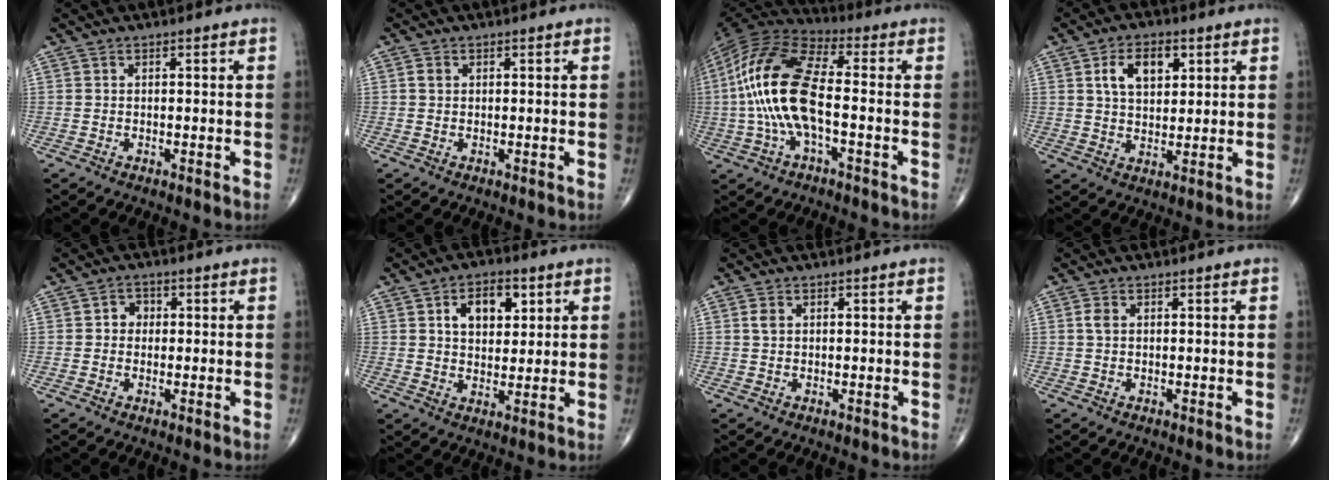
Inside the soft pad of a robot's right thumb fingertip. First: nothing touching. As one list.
[{"total": 1.1, "force": [0.3, 0.9, 0.5], "torque": [-0.008, 0.001, 0.004]}, {"total": 17.7, "force": [-1.5, 7.2, 16.1], "torque": [-0.342, 0.034, -0.033]}, {"total": 8.2, "force": [3.1, 4.9, 5.8], "torque": [-0.078, -0.007, 0.053]}, {"total": 2.6, "force": [0.2, 2.3, 1.2], "torque": [0.001, 0.007, -0.004]}, {"total": 8.4, "force": [3.1, 5.2, 5.8], "torque": [-0.058, -0.010, 0.048]}, {"total": 1.4, "force": [0.4, 0.9, 1.0], "torque": [-0.019, 0.002, 0.010]}, {"total": 1.5, "force": [0.3, 1.0, 1.1], "torque": [-0.023, 0.003, 0.007]}]